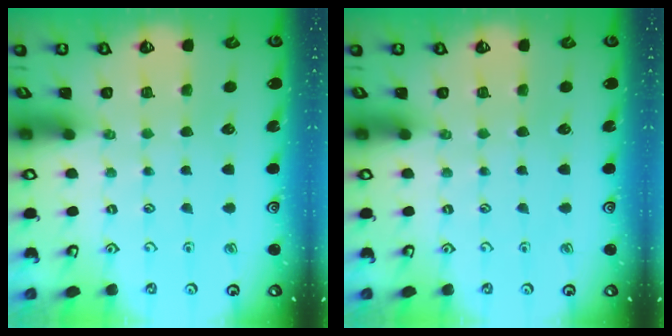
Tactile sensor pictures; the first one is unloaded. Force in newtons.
{"total": 0.0}